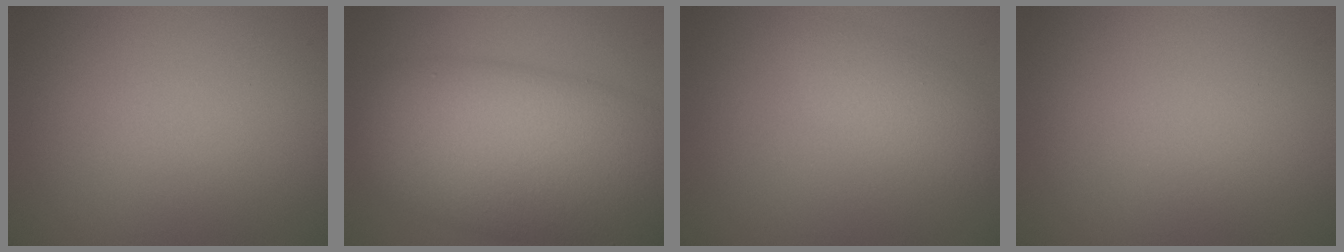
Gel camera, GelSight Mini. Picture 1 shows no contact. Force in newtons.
{"total": 14.3, "press": 14.3, "slide": 0.5}
{"total": 2.5, "press": 2.5, "slide": 0.0}
{"total": 0.0}